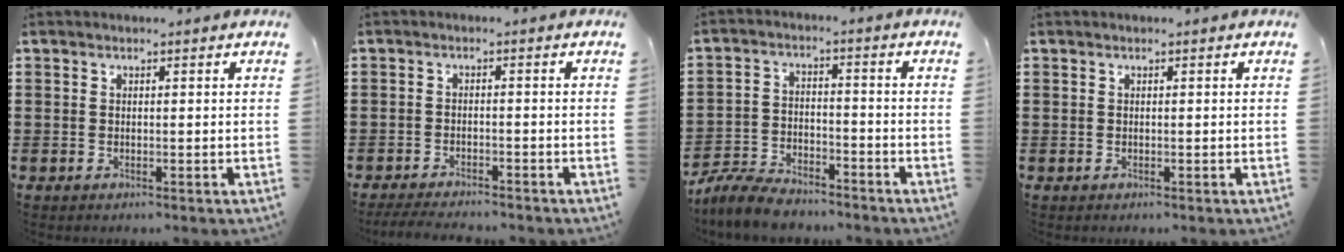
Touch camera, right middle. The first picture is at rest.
{"total": 2.9, "force": [-2.8, 0.1, 0.6], "torque": [-0.020, -0.003, -0.059]}
{"total": 6.6, "force": [-6.2, 1.3, 1.8], "torque": [-0.043, 0.009, -0.123]}
{"total": 0.0}